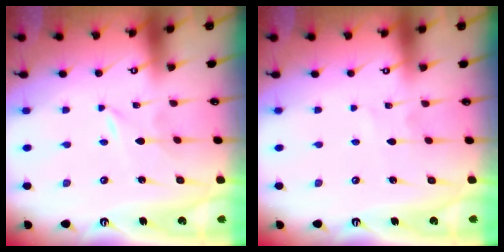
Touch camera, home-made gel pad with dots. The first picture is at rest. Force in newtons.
{"total": 2.2, "press": 2.1, "slide": 0.3}